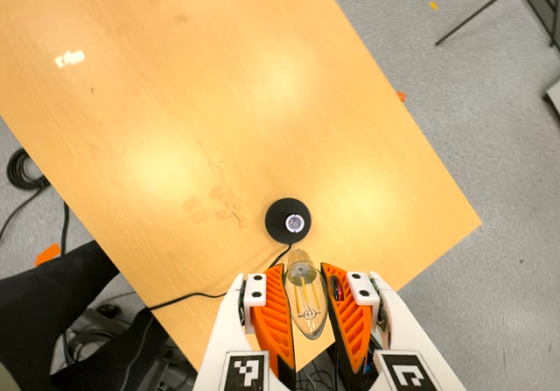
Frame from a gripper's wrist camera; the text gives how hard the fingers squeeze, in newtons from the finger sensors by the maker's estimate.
{"total": 19.4, "left": 20.5, "right": 18.3}